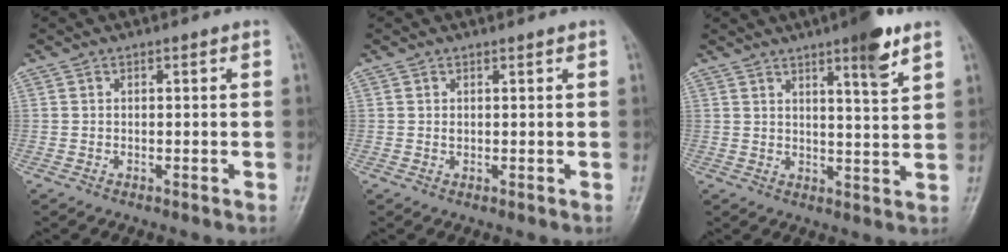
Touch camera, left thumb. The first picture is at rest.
{"total": 0.8, "force": [0.5, 0.4, 0.5], "torque": [-0.005, -0.004, 0.009]}
{"total": 8.0, "force": [5.0, 1.0, 6.1], "torque": [-0.083, -0.031, 0.072]}